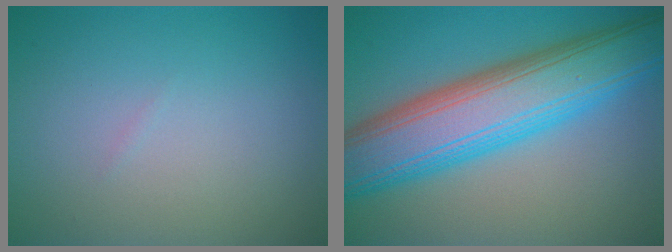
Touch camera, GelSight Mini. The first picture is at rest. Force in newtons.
{"total": 11.2, "press": 11.2, "slide": 0.2}